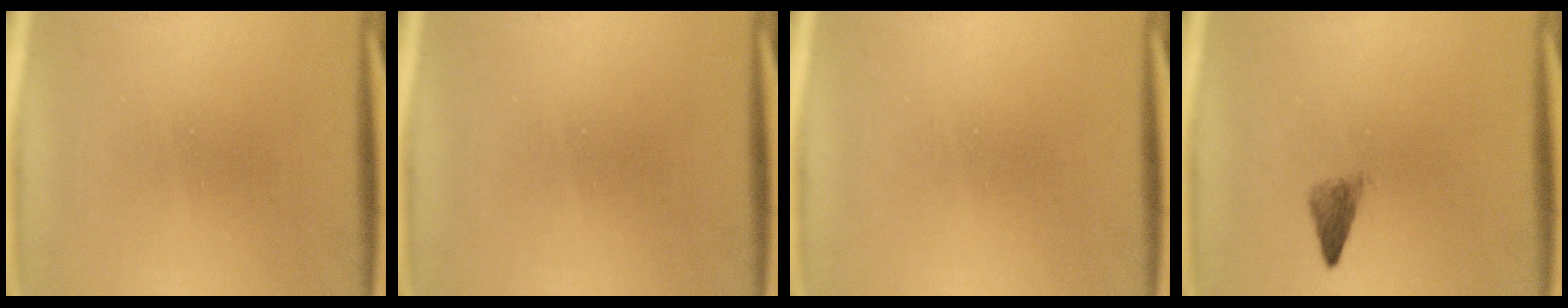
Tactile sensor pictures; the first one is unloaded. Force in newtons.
{"total": 0.0}
{"total": 0.0}
{"total": 2.1}